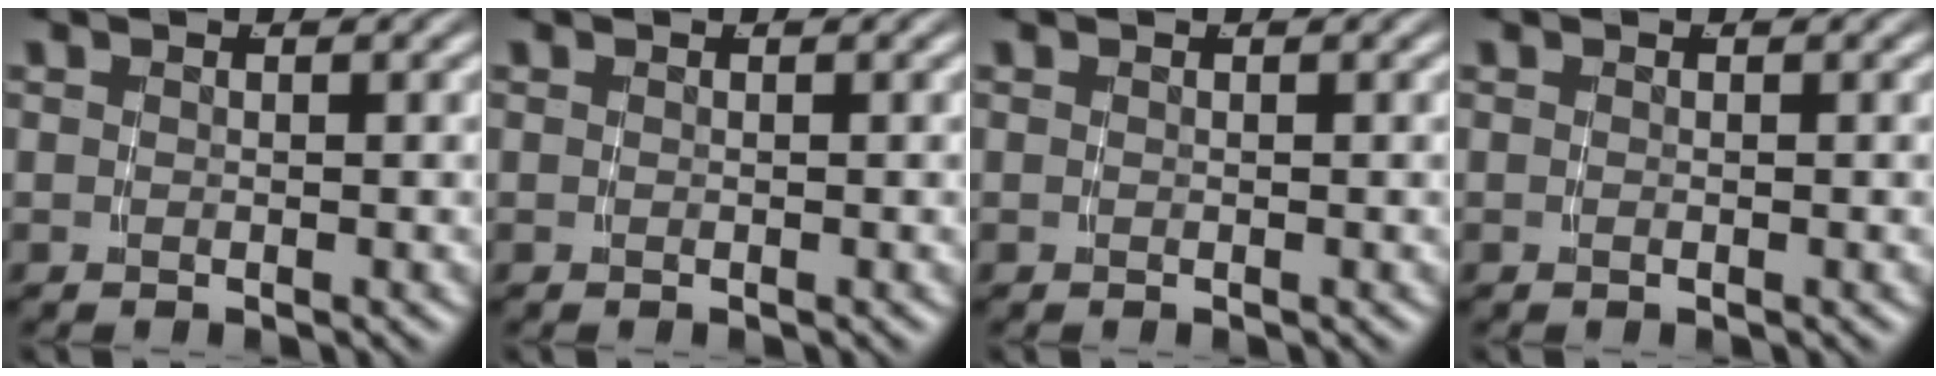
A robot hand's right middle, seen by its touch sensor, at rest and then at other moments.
{"total": 0.0}
{"total": 0.0}
{"total": 0.0}